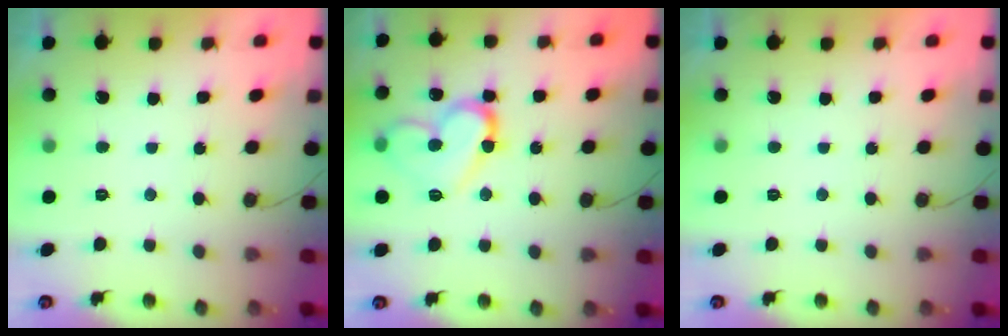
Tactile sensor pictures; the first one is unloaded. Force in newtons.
{"total": 13.5, "press": 13.4, "slide": 1.3}
{"total": 1.8, "press": 1.8, "slide": 0.0}